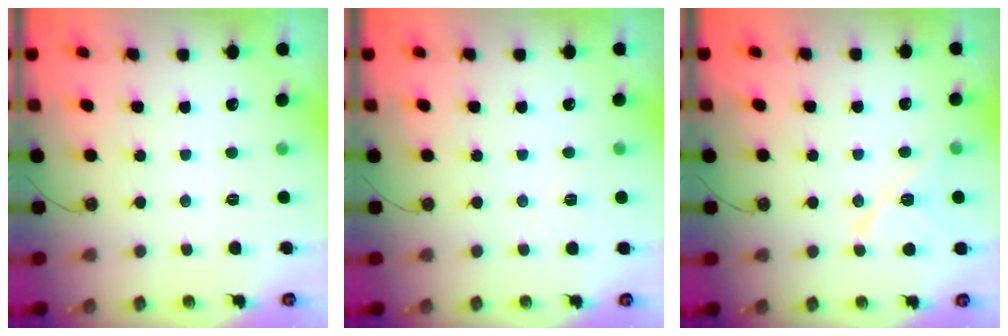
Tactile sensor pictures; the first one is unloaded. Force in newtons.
{"total": 2.2, "press": 2.1, "slide": 0.7}
{"total": 9.4, "press": 9.4, "slide": 0.7}